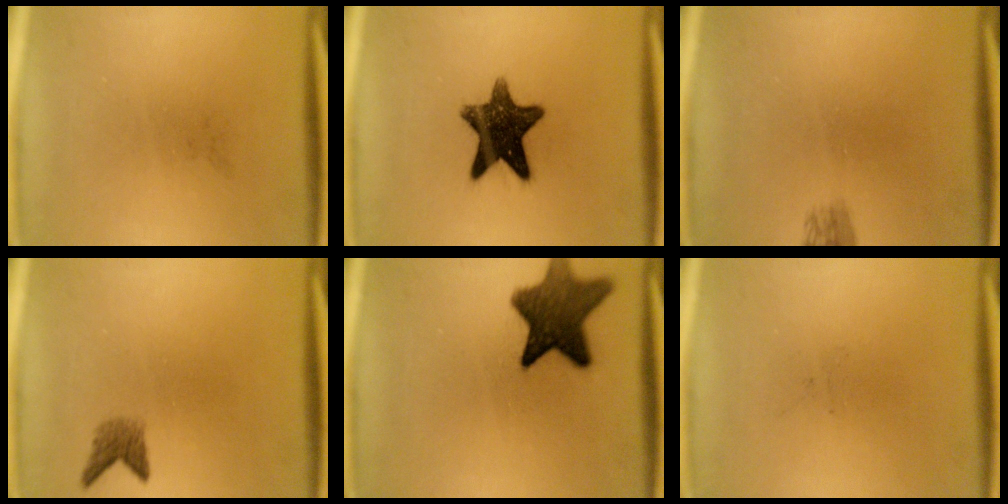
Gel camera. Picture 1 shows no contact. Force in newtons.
{"total": 12.6}
{"total": 1.6}
{"total": 2.0}
{"total": 10.7}
{"total": 0.0}